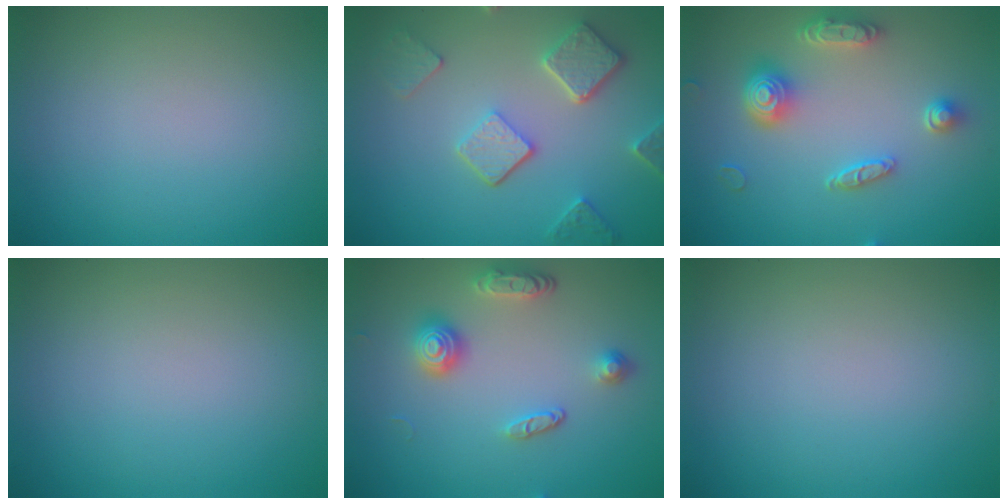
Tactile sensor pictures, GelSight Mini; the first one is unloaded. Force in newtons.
{"total": 4.9, "press": 3.8, "slide": 3.1}
{"total": 4.8, "press": 3.9, "slide": 2.8}
{"total": 0.0}
{"total": 3.3, "press": 2.9, "slide": 1.6}
{"total": 0.0}